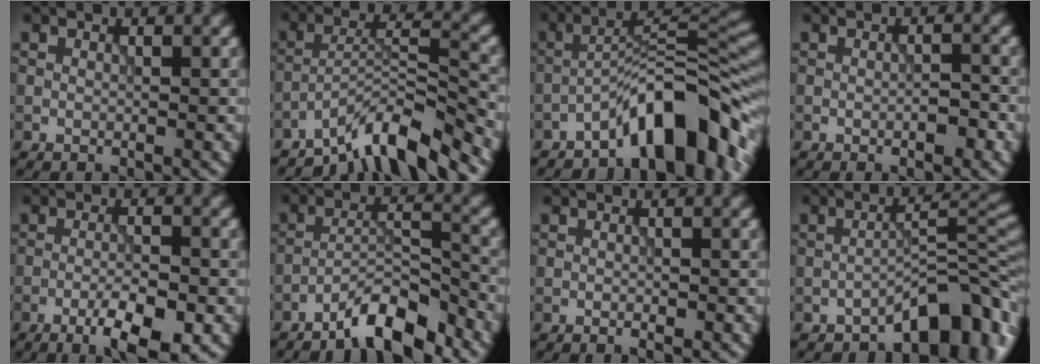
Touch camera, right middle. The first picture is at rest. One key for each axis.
{"total": 7.4, "fx": -6.1, "fy": 1.1, "fz": 4.1, "tx": -0.062, "ty": 0.005, "tz": -0.112}
{"total": 9.6, "fx": -6.0, "fy": 2.9, "fz": 6.9, "tx": -0.087, "ty": 0.021, "tz": -0.105}
{"total": 1.6, "fx": -0.7, "fy": 0.5, "fz": 1.4, "tx": -0.021, "ty": 0.002, "tz": -0.012}
{"total": 5.1, "fx": -2.8, "fy": 1.0, "fz": 4.2, "tx": -0.072, "ty": 0.000, "tz": -0.044}
{"total": 5.8, "fx": -4.6, "fy": 1.1, "fz": 3.4, "tx": -0.055, "ty": 0.009, "tz": -0.082}
{"total": 0.7, "fx": -0.3, "fy": 0.2, "fz": 0.6, "tx": -0.009, "ty": -0.001, "tz": -0.004}
{"total": 7.6, "fx": -5.0, "fy": 2.8, "fz": 5.0, "tx": -0.051, "ty": 0.016, "tz": -0.082}